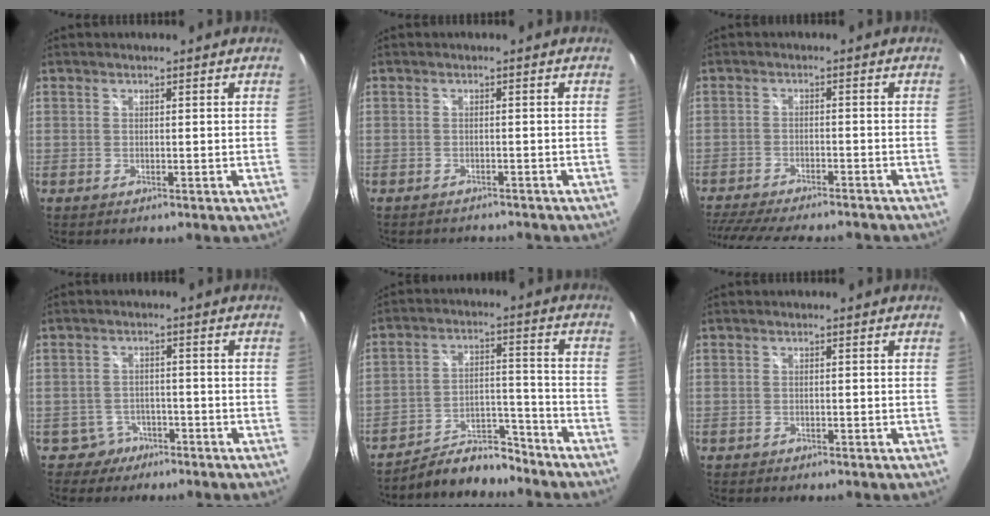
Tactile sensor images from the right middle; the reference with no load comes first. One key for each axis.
{"total": 4.0, "fx": -3.6, "fy": 1.2, "fz": 1.1, "tx": -0.024, "ty": -0.015, "tz": -0.051}
{"total": 16.5, "fx": -14.3, "fy": 3.5, "fz": 7.4, "tx": -0.159, "ty": -0.028, "tz": -0.215}
{"total": 3.8, "fx": -2.7, "fy": 2.6, "fz": -0.4, "tx": -0.001, "ty": 0.012, "tz": -0.044}
{"total": 11.0, "fx": -10.4, "fy": 3.0, "fz": 2.4, "tx": -0.049, "ty": 0.023, "tz": -0.161}
{"total": 0.8, "fx": -0.7, "fy": 0.3, "fz": 0.1, "tx": -0.006, "ty": -0.001, "tz": -0.011}